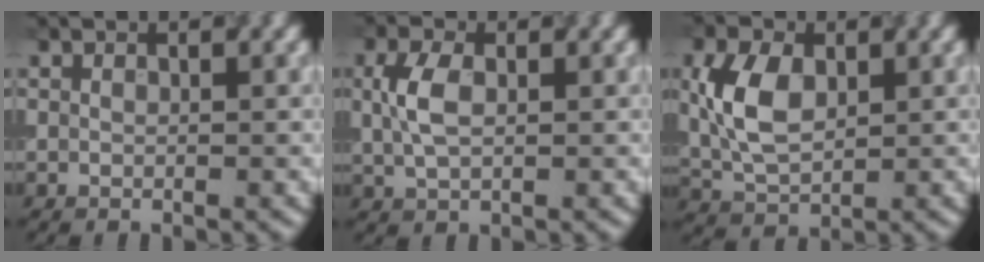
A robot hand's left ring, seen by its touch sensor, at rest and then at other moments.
{"total": 3.4, "force": [0.4, 2.0, 2.7], "torque": [-0.069, 0.005, 0.009]}
{"total": 5.4, "force": [0.6, 3.4, 4.2], "torque": [-0.100, 0.006, 0.016]}